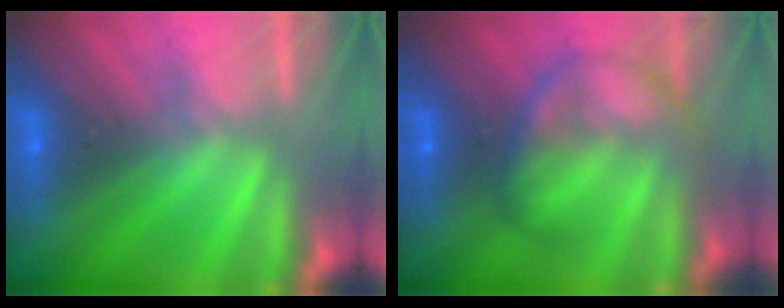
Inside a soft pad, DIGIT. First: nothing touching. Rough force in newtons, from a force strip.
{"total": 7.7}